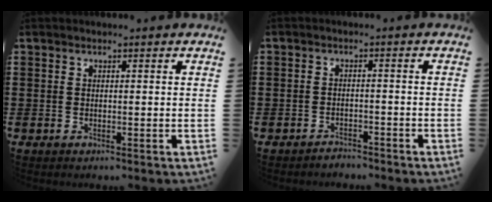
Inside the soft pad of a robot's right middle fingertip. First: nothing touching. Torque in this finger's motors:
{"motor_torque": [0.70, 0.31, -1.05, -0.16]}